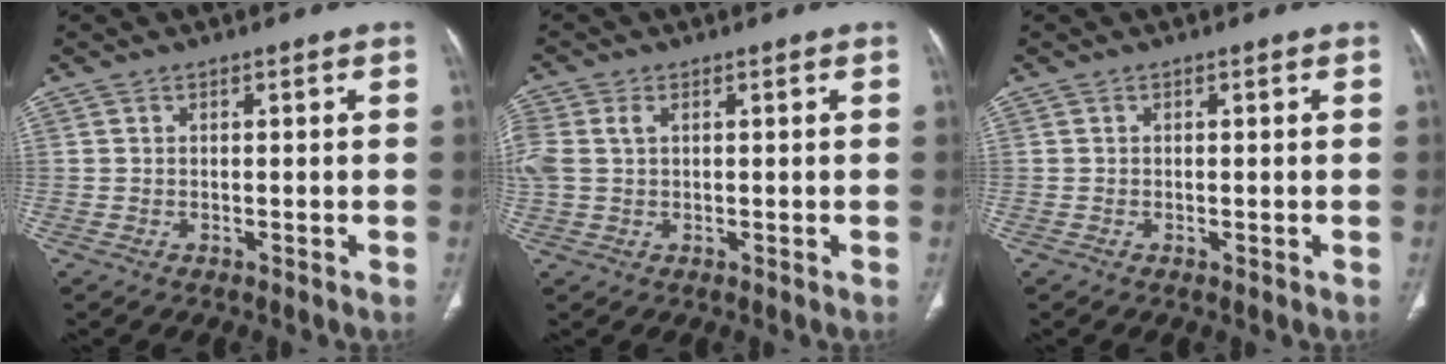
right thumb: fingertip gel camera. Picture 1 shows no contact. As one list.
[{"total": 5.4, "force": [1.2, 3.6, 3.9], "torque": [-0.120, 0.020, 0.030]}, {"total": 0.0}]